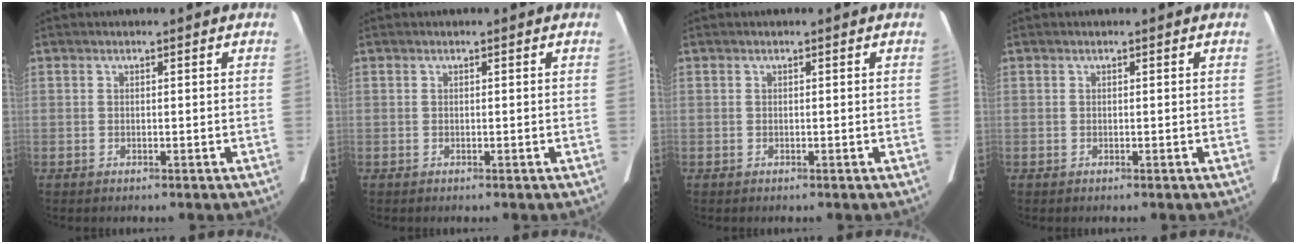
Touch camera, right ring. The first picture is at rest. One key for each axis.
{"total": 0.0}
{"total": 0.0}
{"total": 0.0}